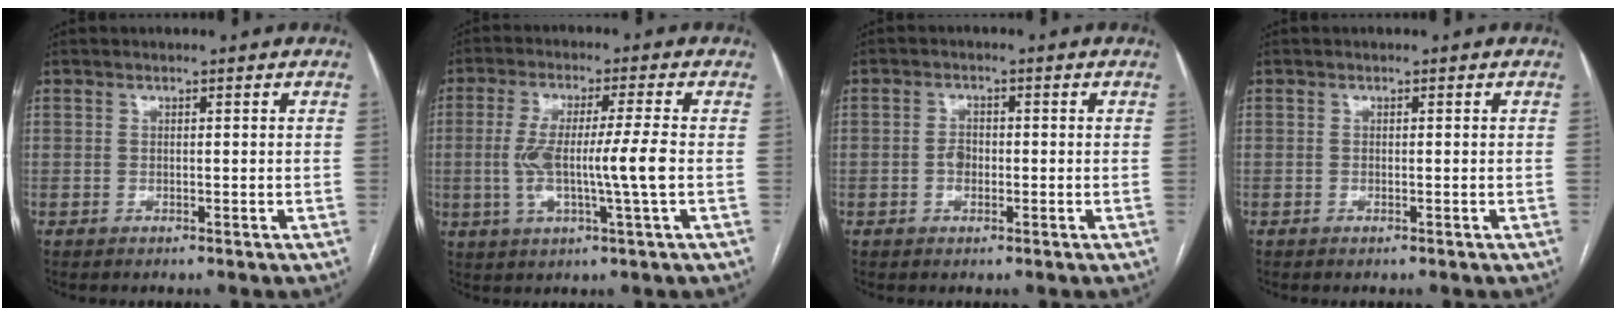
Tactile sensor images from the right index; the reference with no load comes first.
{"total": 9.5, "force": [-0.9, -0.1, 9.5], "torque": [-0.185, 0.002, -0.018]}
{"total": 2.3, "force": [-0.5, 1.6, 1.5], "torque": [-0.026, 0.005, -0.009]}
{"total": 0.0}